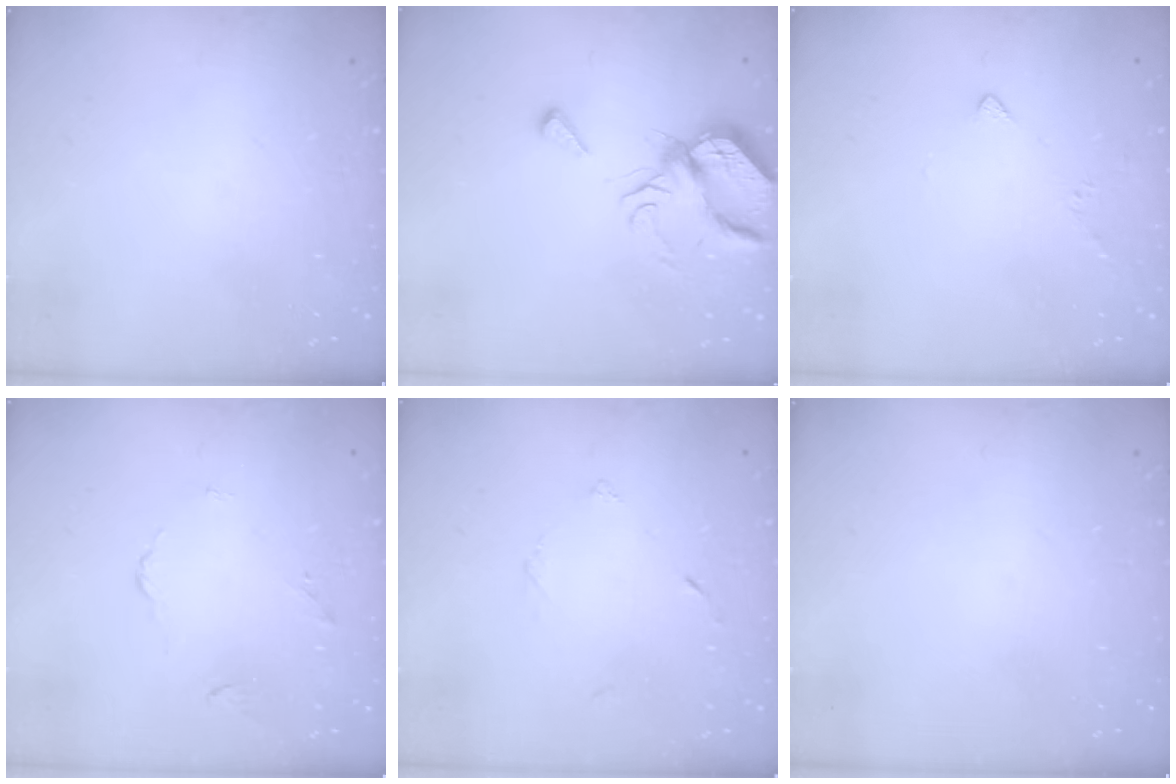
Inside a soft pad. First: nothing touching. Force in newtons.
{"total": 7.8, "press": 7.8, "slide": 0.5}
{"total": 2.4, "press": 2.4, "slide": 0.6}
{"total": 3.0, "press": 3.0, "slide": 0.5}
{"total": 2.3, "press": 2.2, "slide": 0.2}
{"total": 0.0}